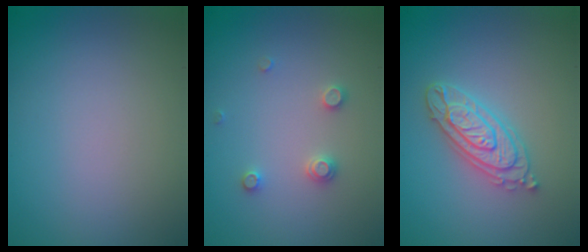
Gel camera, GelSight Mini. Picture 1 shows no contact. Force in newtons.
{"total": 1.5, "press": 1.5, "slide": 0.2}
{"total": 4.0, "press": 4.0, "slide": 0.6}